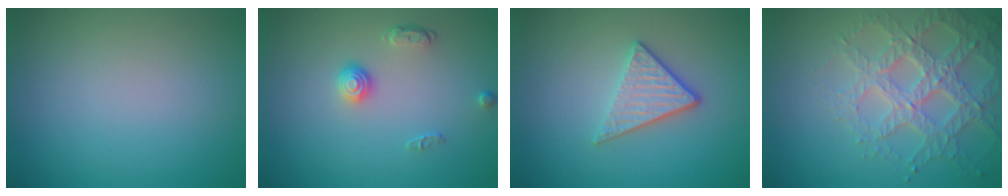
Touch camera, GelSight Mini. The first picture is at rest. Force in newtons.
{"total": 1.7, "press": 1.4, "slide": 1.0}
{"total": 3.4, "press": 2.8, "slide": 1.9}
{"total": 4.6, "press": 4.4, "slide": 1.4}